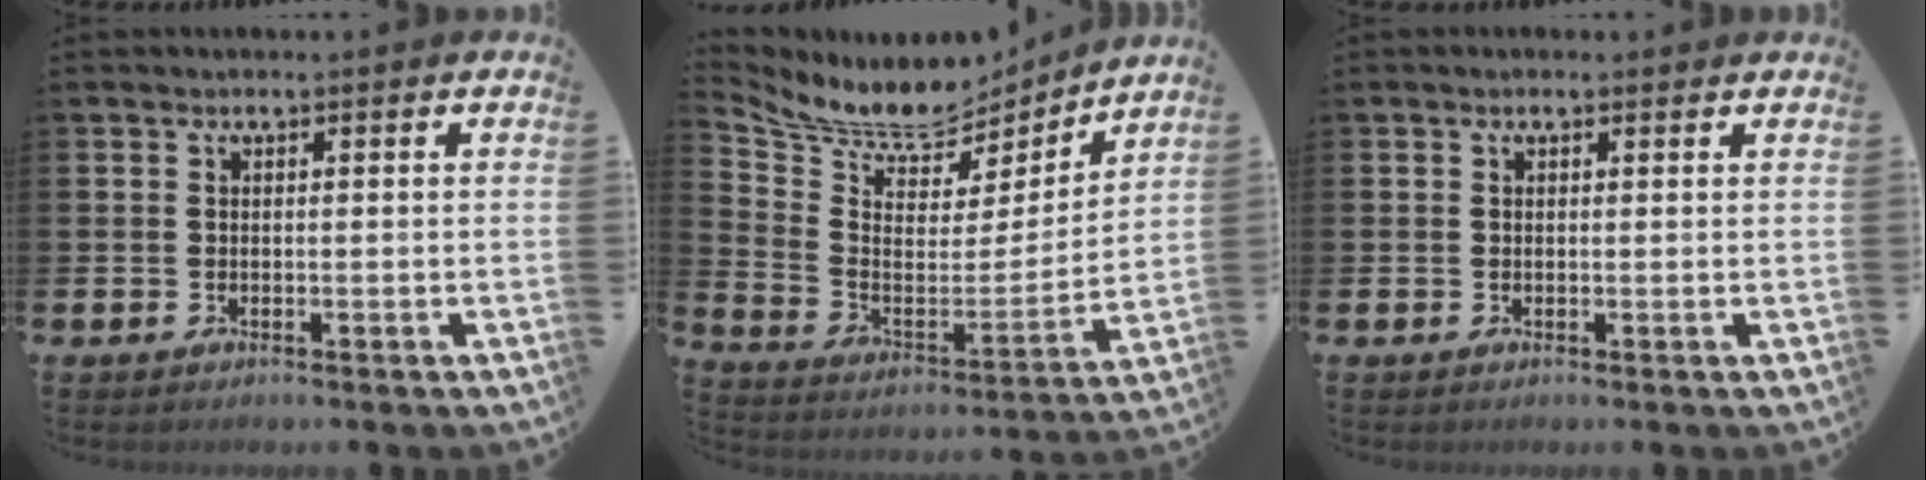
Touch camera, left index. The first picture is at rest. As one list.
[{"total": 8.7, "force": [8.3, 2.2, 1.3], "torque": [-0.072, -0.065, 0.142]}, {"total": 0.6, "force": [0.5, 0.2, 0.3], "torque": [0.003, -0.001, 0.006]}]